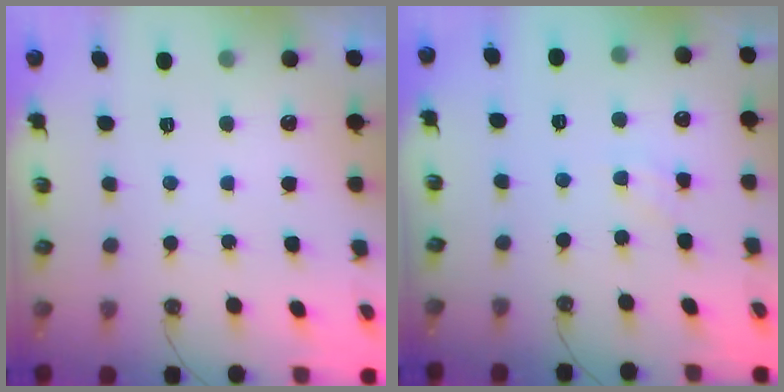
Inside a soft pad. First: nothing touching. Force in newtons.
{"total": 1.4, "press": 1.4, "slide": 0.2}